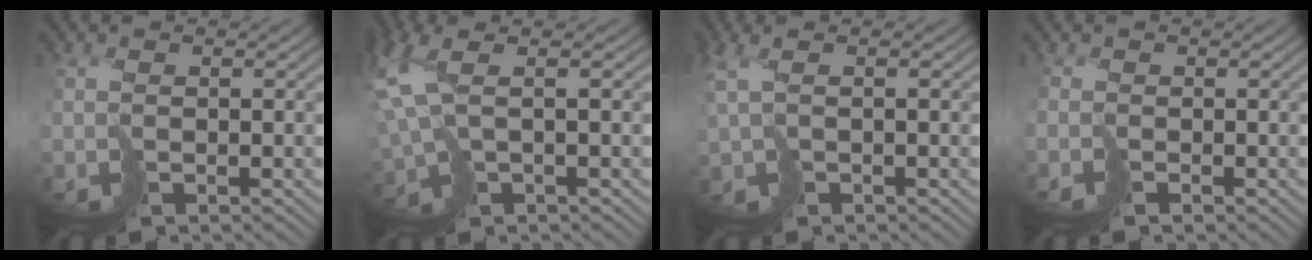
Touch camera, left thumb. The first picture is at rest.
{"total": 6.8, "force": [0.9, 2.4, 6.3], "torque": [-0.172, -0.006, 0.020]}
{"total": 3.3, "force": [1.0, 1.1, 2.9], "torque": [-0.080, -0.004, 0.020]}
{"total": 1.1, "force": [-0.5, -0.4, -0.9], "torque": [0.034, 0.003, -0.011]}